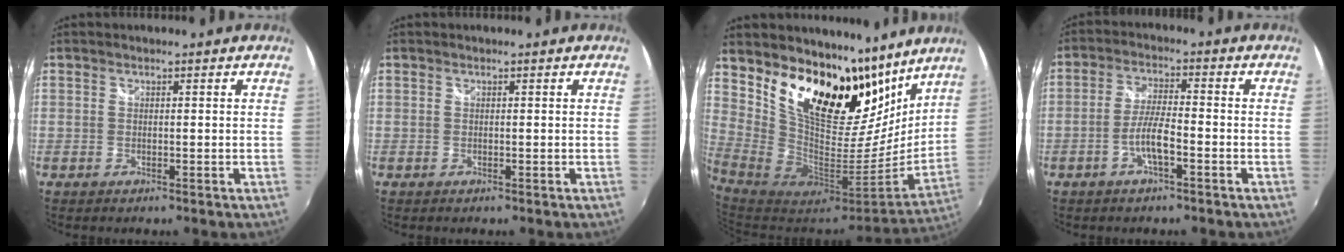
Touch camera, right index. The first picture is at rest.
{"total": 0.0}
{"total": 21.3, "force": [14.8, 9.7, 11.8], "torque": [-0.201, -0.010, 0.267]}
{"total": 5.3, "force": [-2.5, 0.9, 4.6], "torque": [-0.095, 0.003, -0.046]}